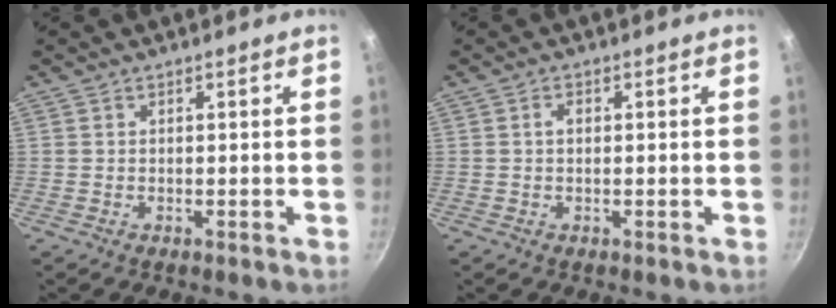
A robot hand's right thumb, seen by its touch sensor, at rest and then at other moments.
{"total": 1.5, "force": [0.2, 1.0, 1.1], "torque": [-0.020, 0.005, 0.002]}